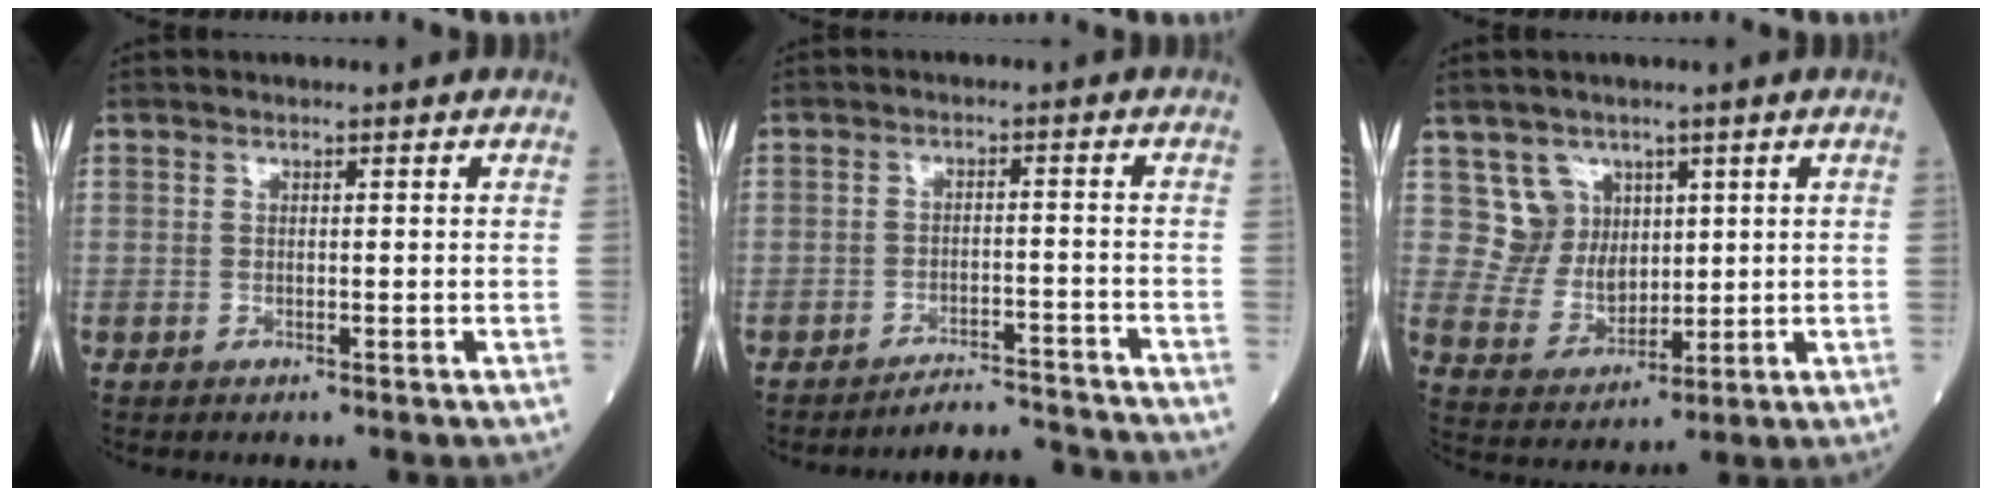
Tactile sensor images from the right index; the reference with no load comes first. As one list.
[{"total": 5.8, "force": [-5.7, -0.4, -0.8], "torque": [0.022, 0.011, -0.088]}, {"total": 6.3, "force": [3.0, 5.5, 0.8], "torque": [-0.018, 0.012, 0.067]}]